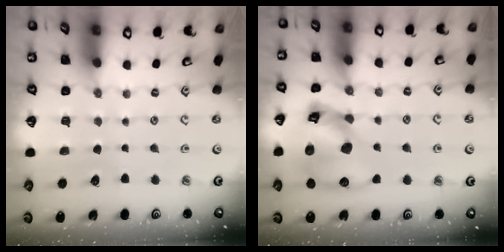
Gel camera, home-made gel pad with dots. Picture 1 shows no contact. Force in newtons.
{"total": 18.3, "press": 18.1, "slide": 2.5}